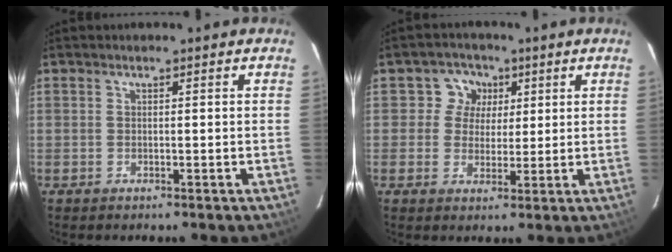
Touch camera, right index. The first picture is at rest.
{"total": 5.3, "force": [1.3, 5.1, 0.6], "torque": [0.009, 0.011, 0.016]}